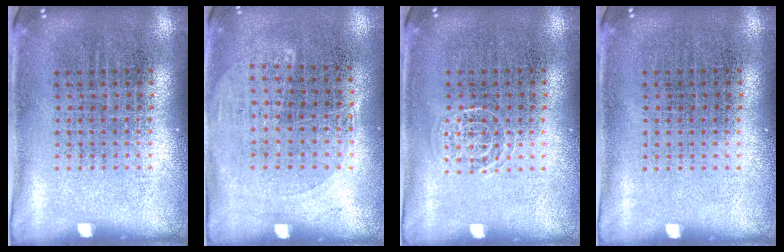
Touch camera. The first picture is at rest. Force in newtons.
{"total": 1.3, "press": 1.0, "slide": 0.7}
{"total": 1.1, "press": 1.1, "slide": 0.2}
{"total": 0.0}